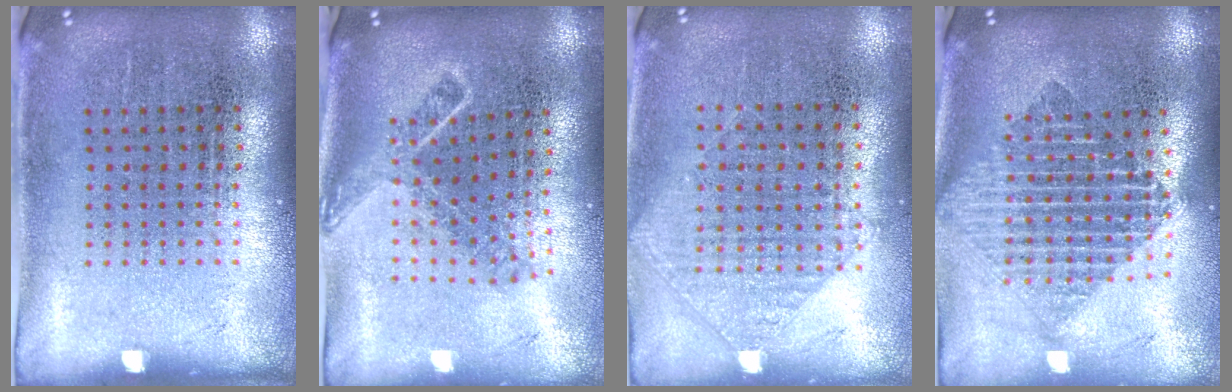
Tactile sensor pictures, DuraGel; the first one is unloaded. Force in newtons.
{"total": 1.7, "press": 1.2, "slide": 1.1}
{"total": 0.9, "press": 0.9, "slide": 0.3}
{"total": 1.9, "press": 1.5, "slide": 1.1}